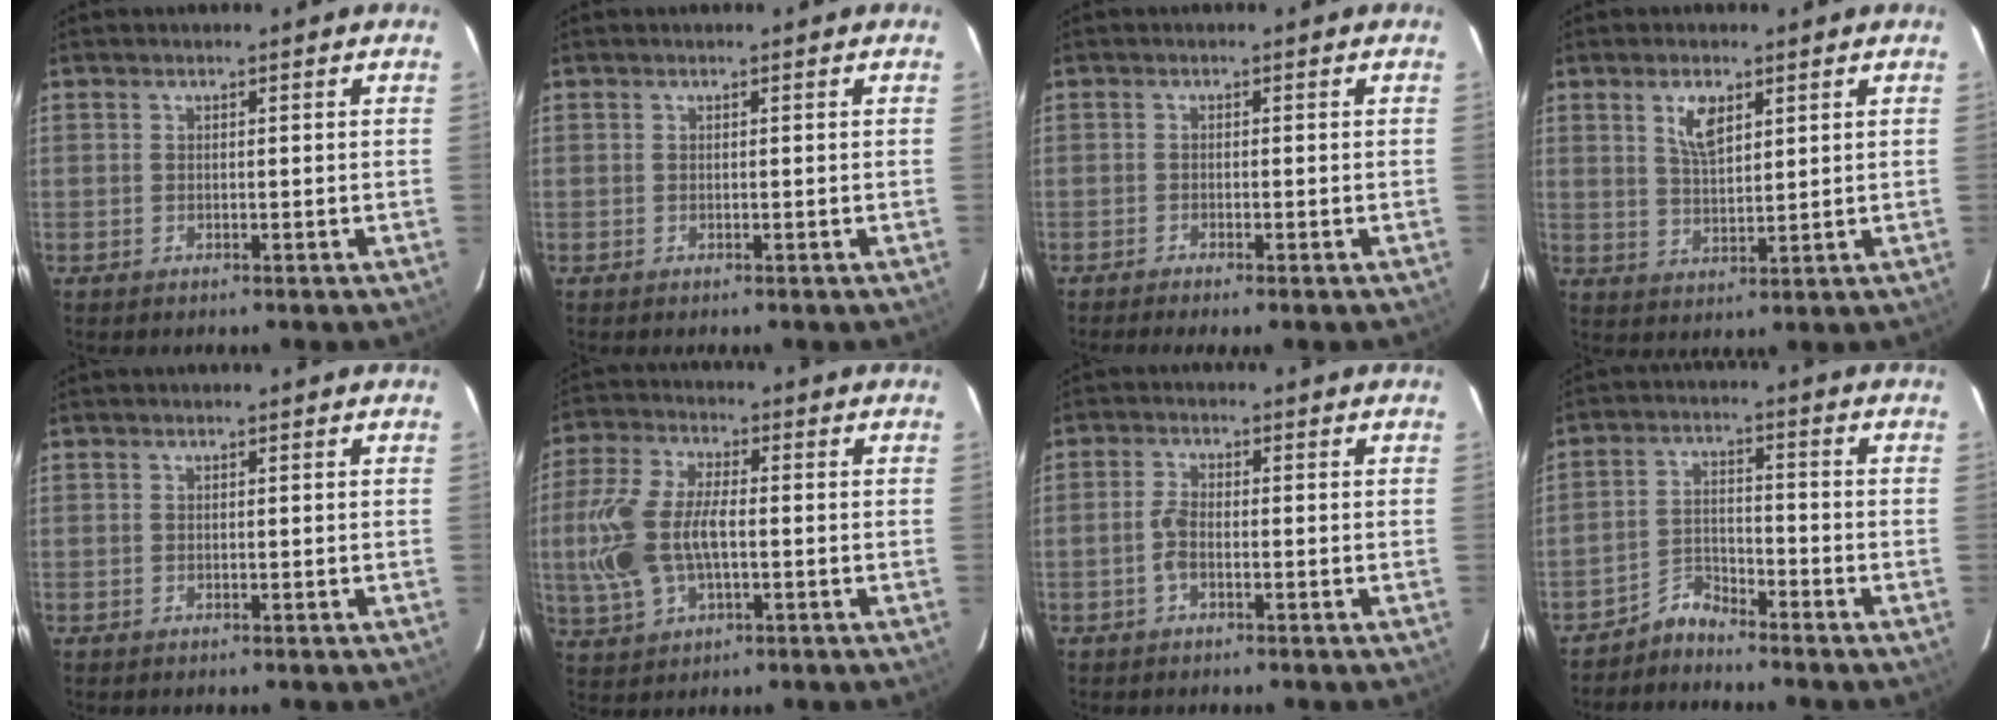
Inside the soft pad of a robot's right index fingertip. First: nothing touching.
{"total": 0.0}
{"total": 2.1, "force": [-1.7, -0.2, 1.2], "torque": [-0.034, -0.004, -0.030]}
{"total": 5.6, "force": [2.8, 2.5, 4.1], "torque": [-0.074, 0.004, 0.056]}
{"total": 0.0}
{"total": 13.0, "force": [-1.1, 6.9, 11.0], "torque": [-0.244, 0.008, -0.018]}
{"total": 2.6, "force": [-1.1, 1.1, 2.1], "torque": [-0.051, 0.006, -0.023]}
{"total": 4.1, "force": [-3.9, 1.0, 0.3], "torque": [-0.004, 0.015, -0.076]}